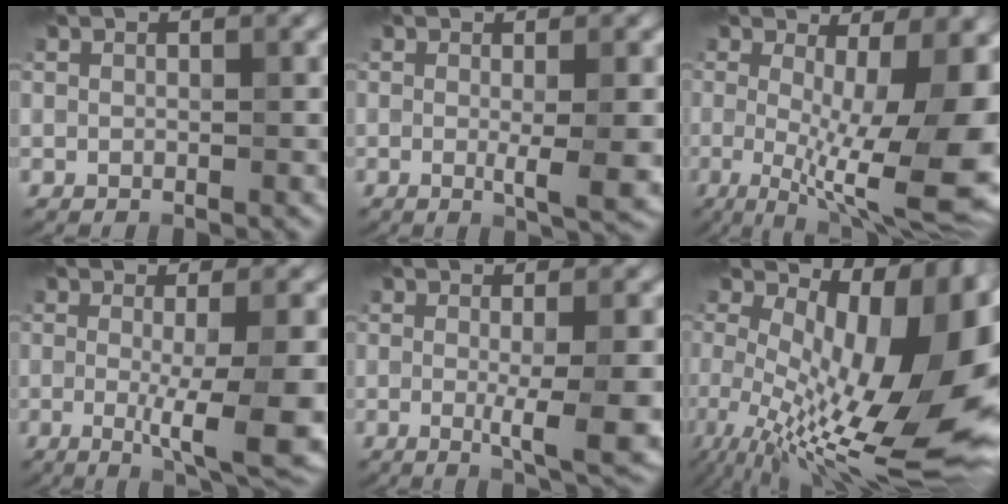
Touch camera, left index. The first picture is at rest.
{"total": 4.1, "force": [-1.0, 0.6, 3.9], "torque": [-0.066, -0.010, -0.017]}
{"total": 11.0, "force": [-1.1, 1.7, 10.8], "torque": [-0.156, -0.025, -0.018]}
{"total": 8.6, "force": [-1.7, 1.2, 8.3], "torque": [-0.132, -0.019, -0.025]}
{"total": 6.1, "force": [-1.4, 0.7, 5.9], "torque": [-0.098, -0.012, -0.021]}
{"total": 14.3, "force": [-0.4, 4.7, 13.5], "torque": [-0.178, -0.008, 0.001]}